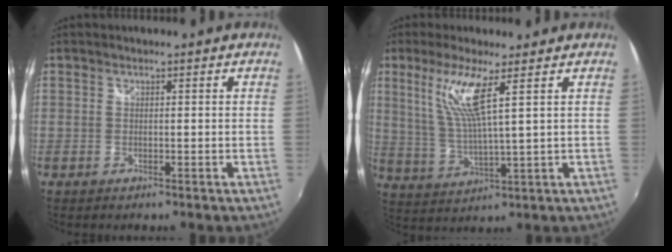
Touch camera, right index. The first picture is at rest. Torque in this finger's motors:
{"motor_torque": [1.08, 0.64, 0.42, 0.11]}